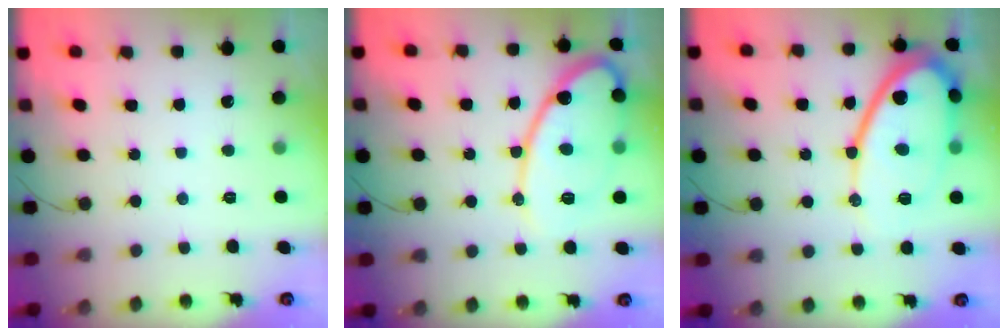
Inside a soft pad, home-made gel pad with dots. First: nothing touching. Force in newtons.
{"total": 16.0, "press": 16.0, "slide": 1.3}
{"total": 17.1, "press": 17.1, "slide": 1.5}